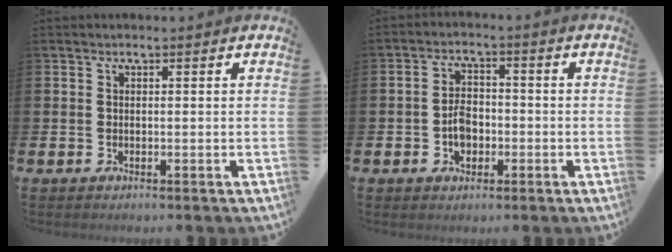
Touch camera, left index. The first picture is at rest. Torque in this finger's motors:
{"motor_torque": [0.56, 0.49, 0.14, 0.09]}